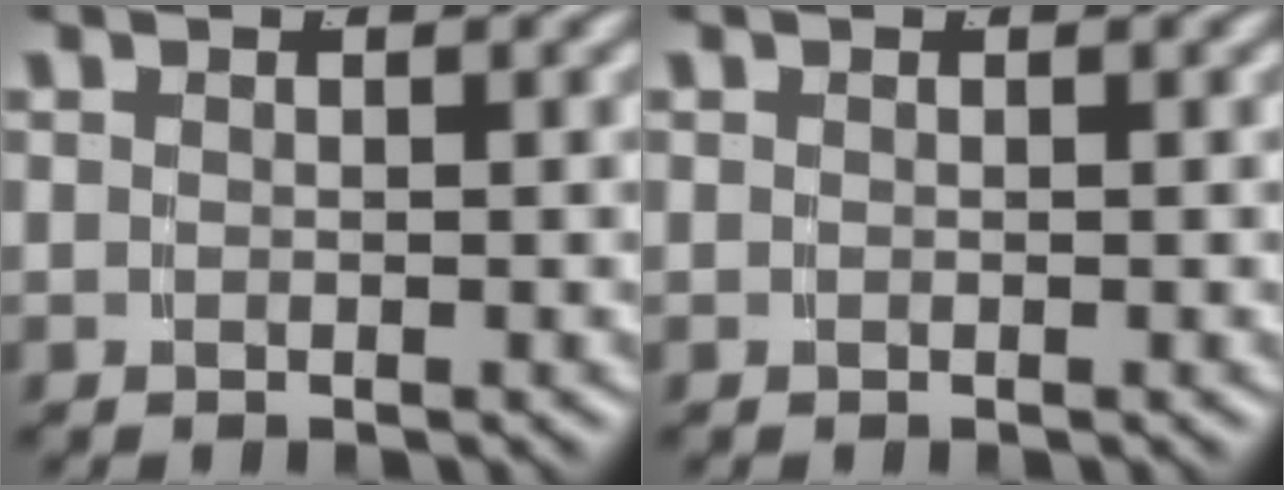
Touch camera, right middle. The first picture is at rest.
{"total": 0.0}